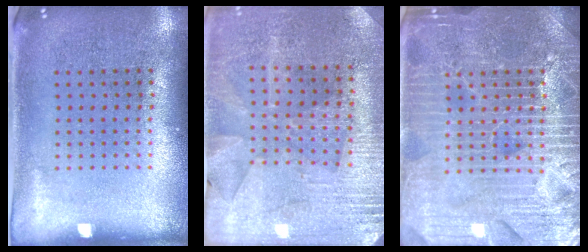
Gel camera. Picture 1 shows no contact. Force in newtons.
{"total": 2.8, "press": 2.7, "slide": 0.6}
{"total": 7.0, "press": 7.0, "slide": 0.8}